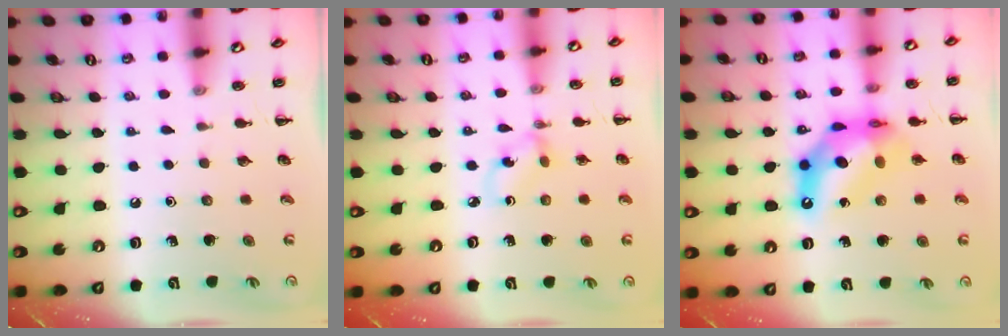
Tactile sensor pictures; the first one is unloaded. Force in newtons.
{"total": 1.8, "press": 1.7, "slide": 0.6}
{"total": 12.0, "press": 11.5, "slide": 3.5}